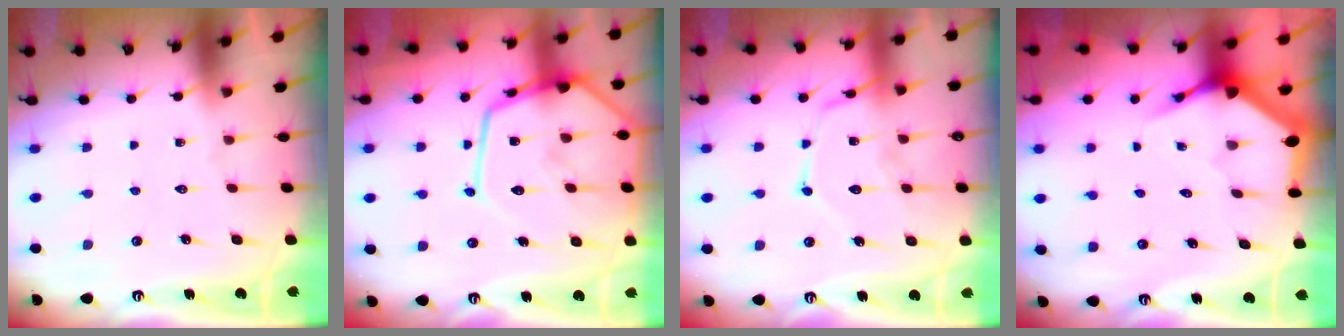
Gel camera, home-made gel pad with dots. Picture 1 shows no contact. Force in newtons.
{"total": 21.3, "press": 21.3, "slide": 1.8}
{"total": 14.4, "press": 14.4, "slide": 1.2}
{"total": 4.0, "press": 3.9, "slide": 0.5}